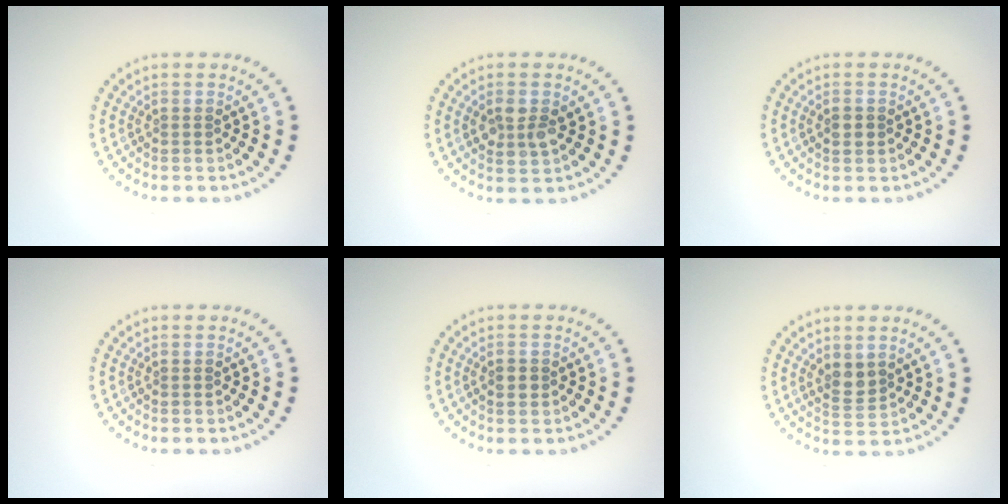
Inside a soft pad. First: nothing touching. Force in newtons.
{"total": 2.6, "press": 2.5, "slide": 0.6}
{"total": 1.4, "press": 1.4, "slide": 0.1}
{"total": 0.0}
{"total": 1.4, "press": 1.4, "slide": 0.1}
{"total": 2.0, "press": 1.7, "slide": 1.0}